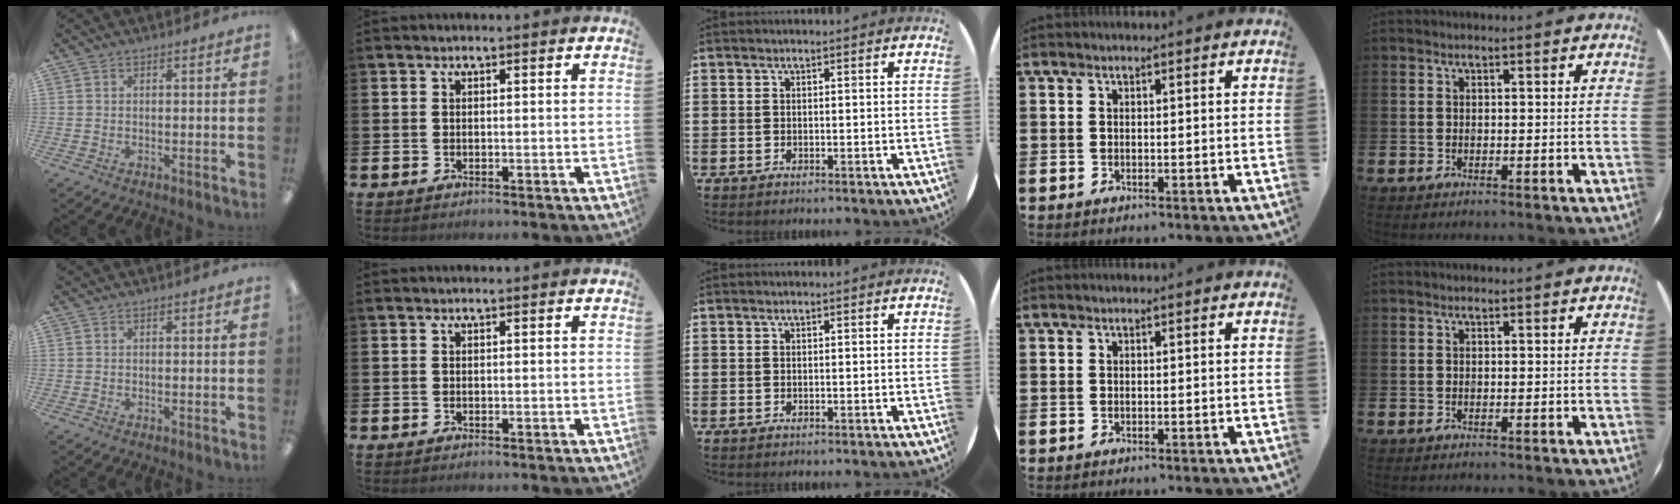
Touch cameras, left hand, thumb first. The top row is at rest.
{}